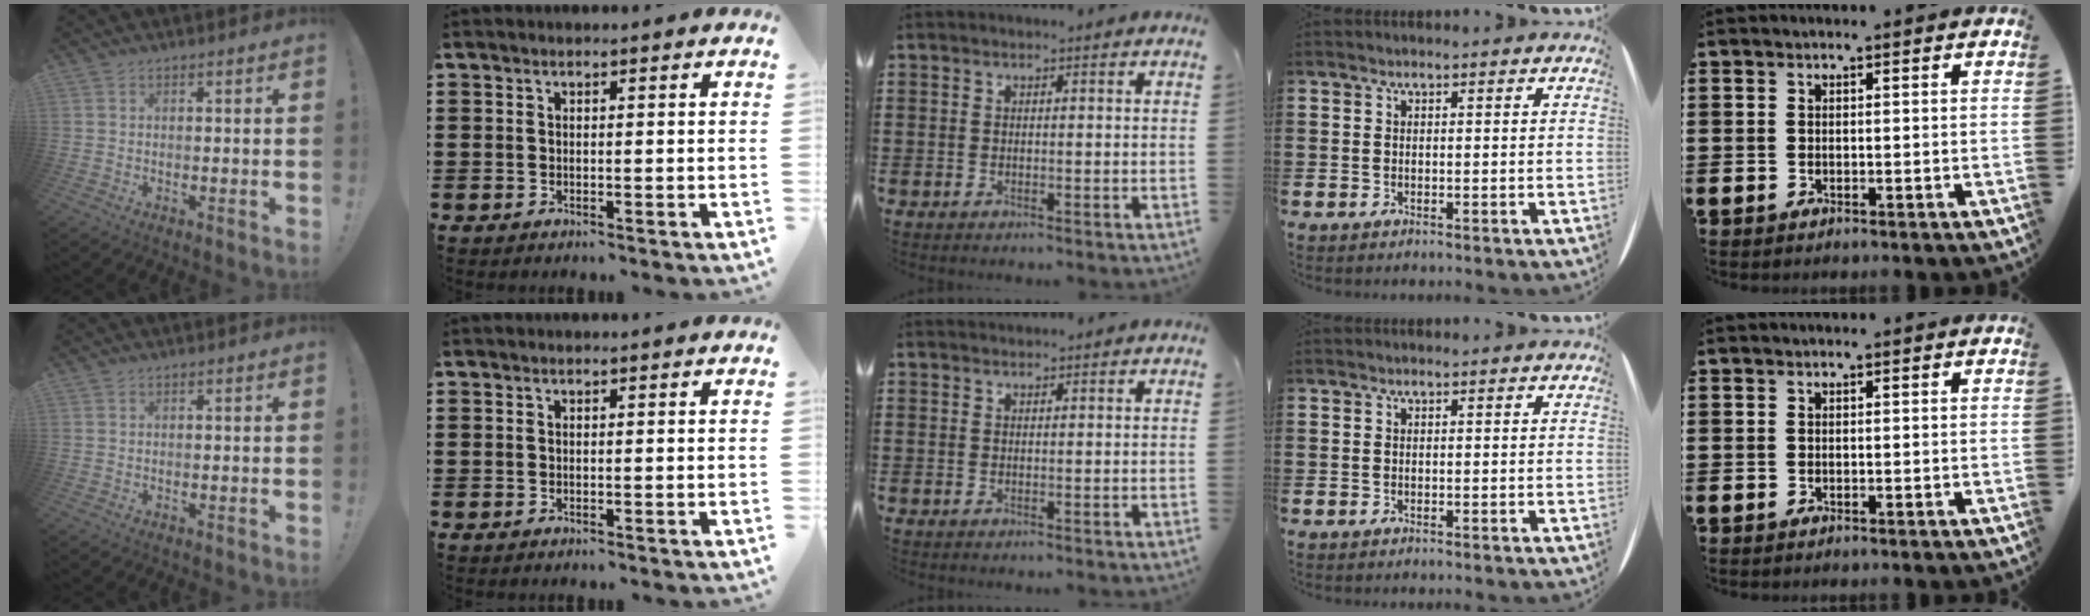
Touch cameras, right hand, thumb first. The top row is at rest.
{"middle": {"total": 0.7, "force": [0.7, 0.2, -0.1], "torque": [-0.001, 0.000, 0.013]}}